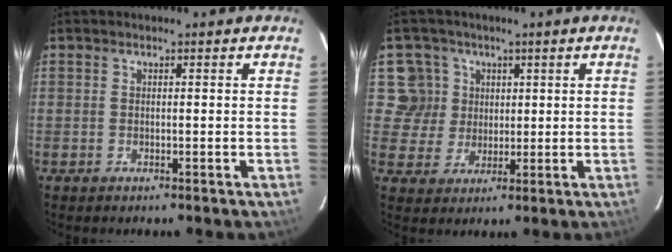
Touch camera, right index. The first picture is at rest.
{"total": 6.2, "force": [1.8, 5.9, 0.2], "torque": [-0.003, 0.012, 0.029]}